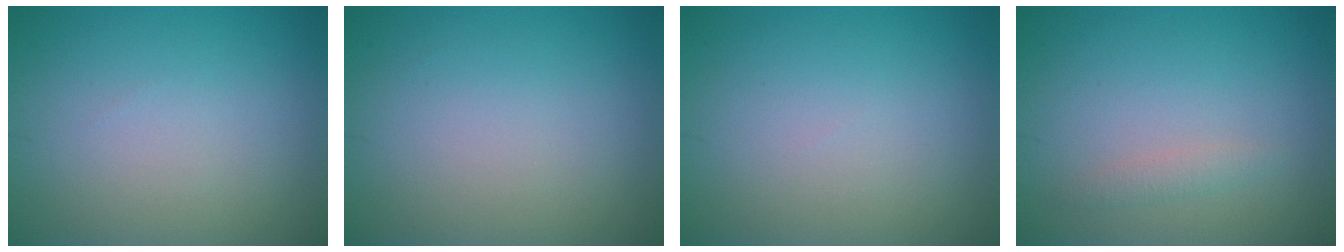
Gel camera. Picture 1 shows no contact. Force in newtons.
{"total": 0.0}
{"total": 0.0}
{"total": 1.1, "press": 1.1, "slide": 0.0}